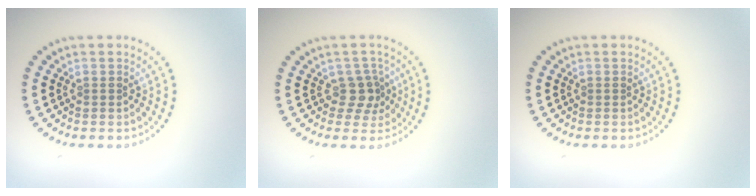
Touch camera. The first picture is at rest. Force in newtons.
{"total": 2.3, "press": 1.9, "slide": 1.4}
{"total": 0.0}